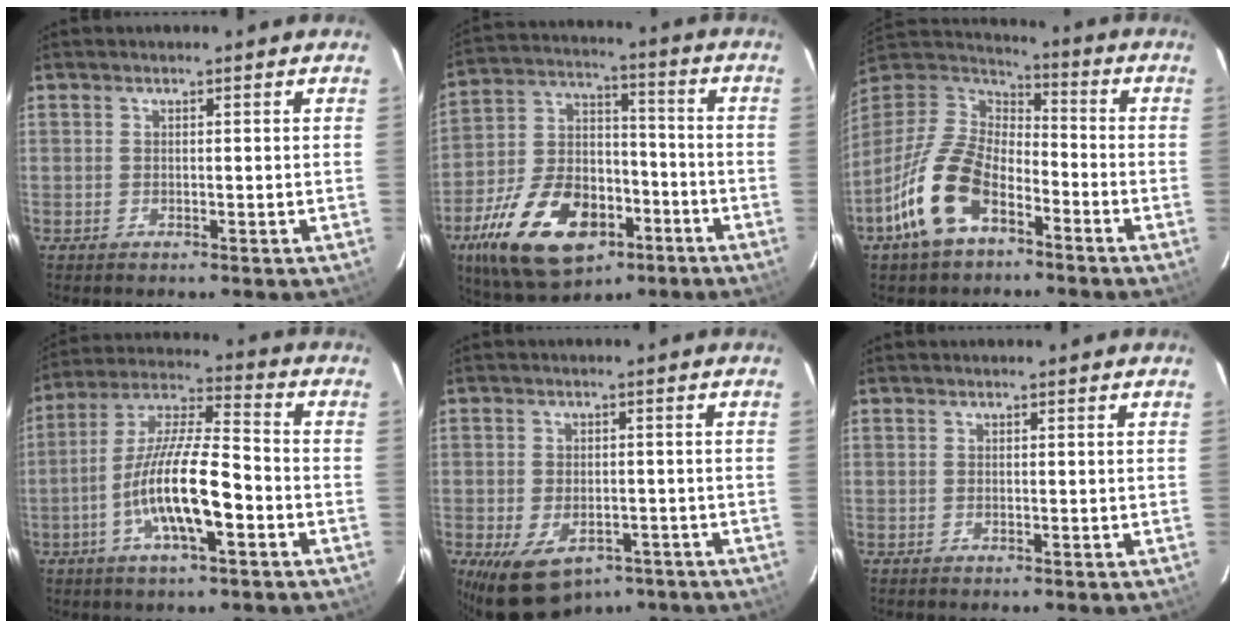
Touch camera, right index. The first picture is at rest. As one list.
[{"total": 22.4, "force": [-11.3, 12.9, 14.4], "torque": [-0.306, 0.000, -0.180]}, {"total": 16.6, "force": [-8.9, 8.6, 11.1], "torque": [-0.232, -0.006, -0.170]}, {"total": 14.4, "force": [-5.0, 3.1, 13.2], "torque": [-0.259, -0.003, -0.096]}, {"total": 11.5, "force": [-7.0, 6.8, 6.1], "torque": [-0.126, -0.014, -0.094]}, {"total": 0.0}]